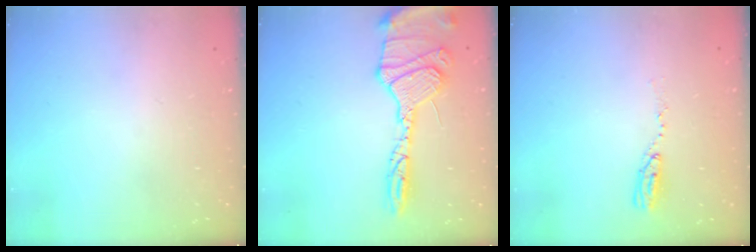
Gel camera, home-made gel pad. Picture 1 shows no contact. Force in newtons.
{"total": 17.9, "press": 17.7, "slide": 2.5}
{"total": 4.8, "press": 4.7, "slide": 0.4}